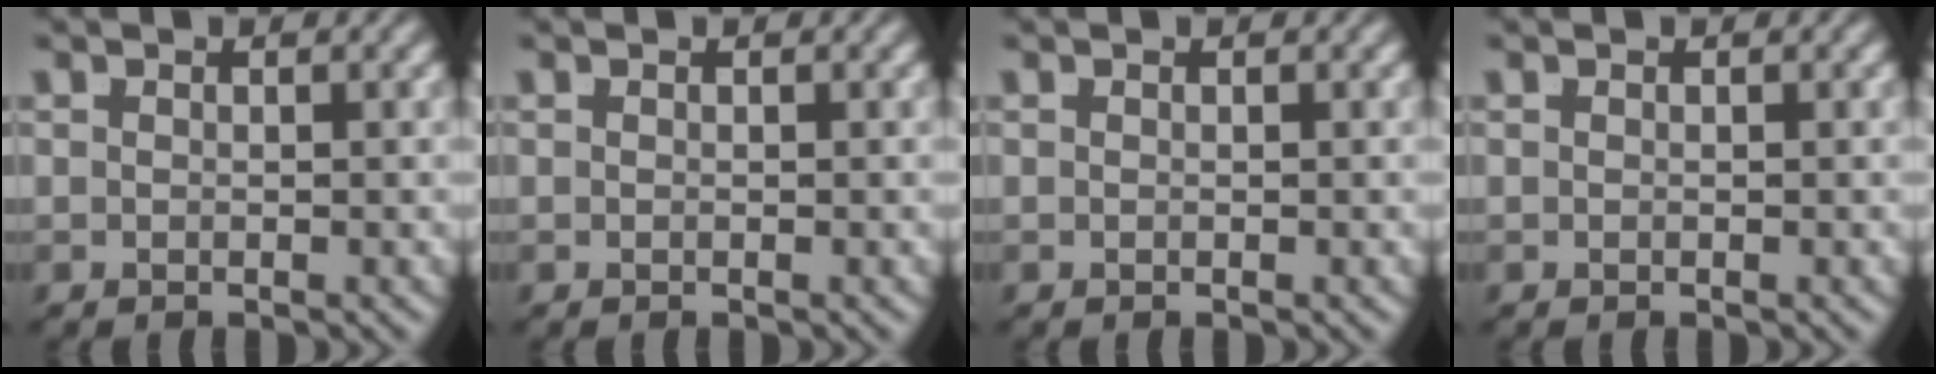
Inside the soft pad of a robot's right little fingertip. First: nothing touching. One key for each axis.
{"total": 0.0}
{"total": 0.0}
{"total": 0.0}